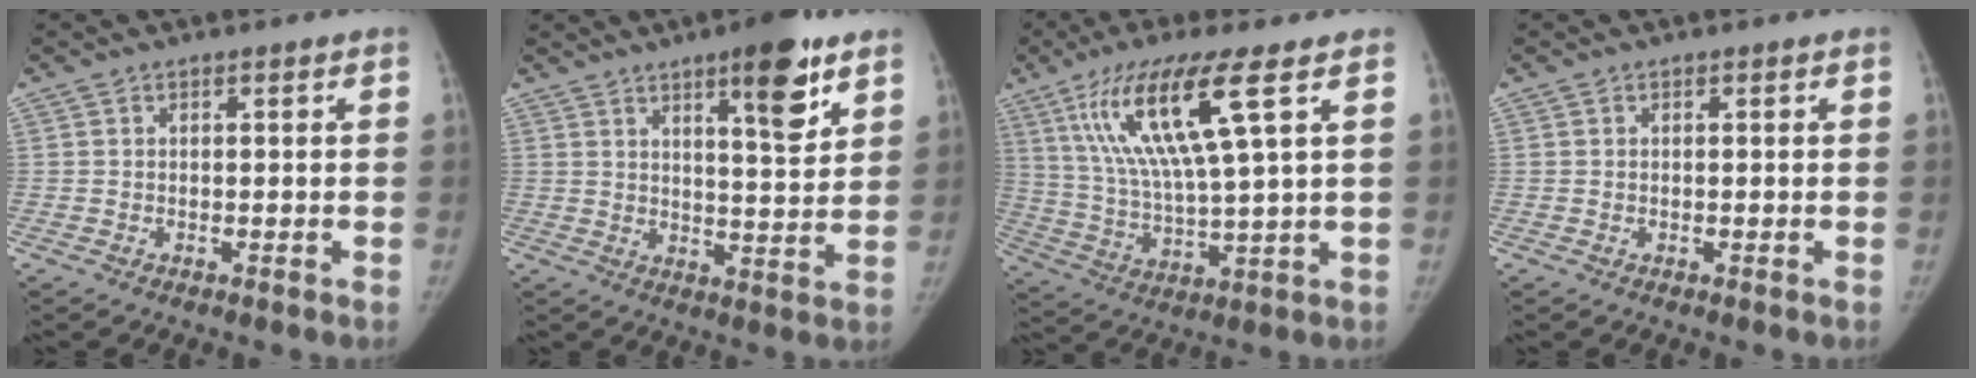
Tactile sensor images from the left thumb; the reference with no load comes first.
{"total": 10.9, "force": [6.4, 2.7, 8.4], "torque": [-0.102, -0.037, 0.091]}
{"total": 16.6, "force": [7.3, 2.2, 14.7], "torque": [-0.302, -0.026, 0.138]}
{"total": 0.0}